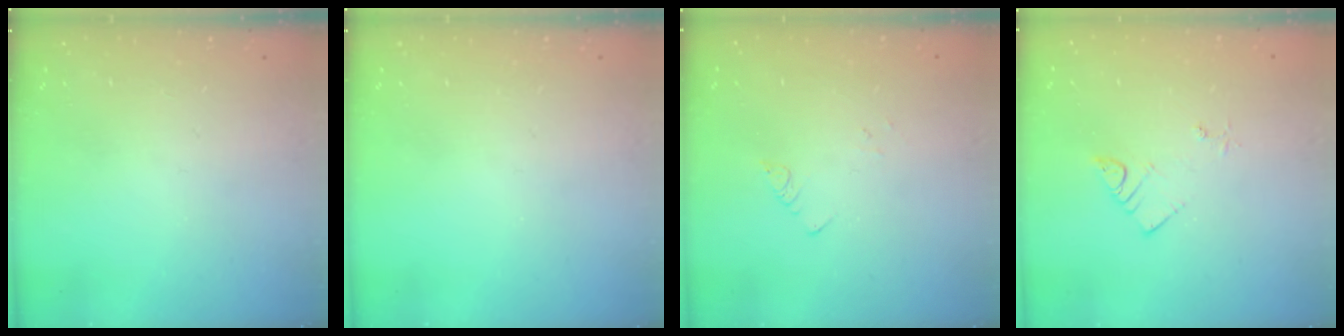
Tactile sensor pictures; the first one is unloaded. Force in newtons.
{"total": 0.0}
{"total": 1.3, "press": 1.2, "slide": 0.1}
{"total": 4.8, "press": 4.8, "slide": 0.2}